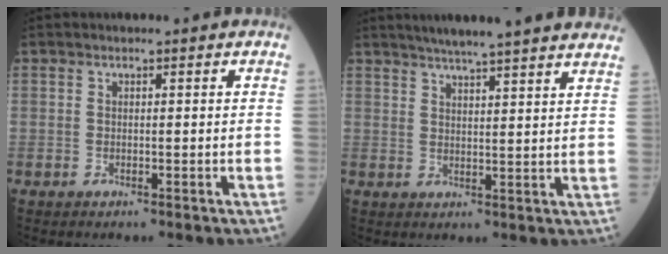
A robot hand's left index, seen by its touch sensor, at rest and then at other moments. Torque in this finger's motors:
{"motor_torque": [-0.40, -0.98, 0.08, 0.03]}